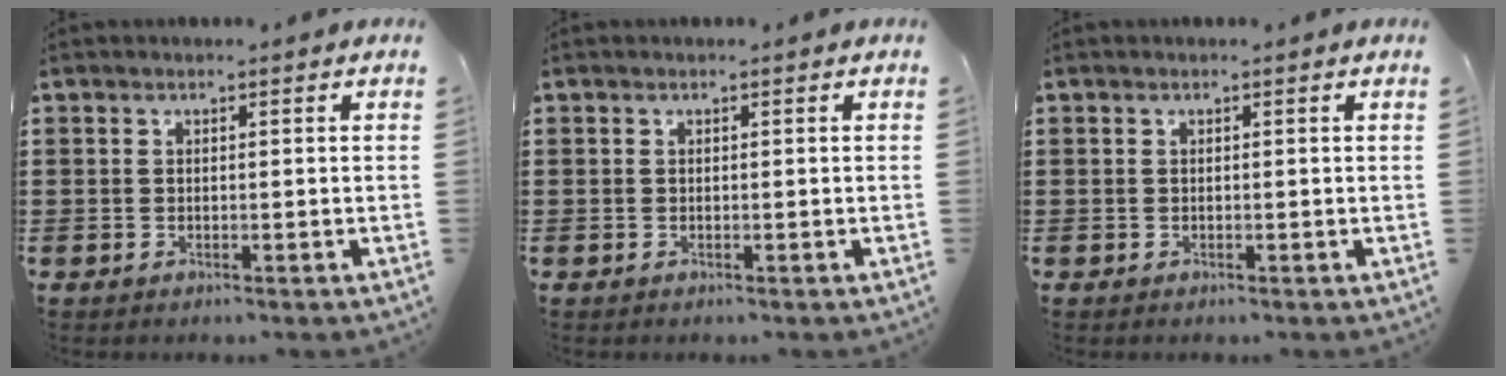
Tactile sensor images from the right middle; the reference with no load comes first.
{"total": 0.0}
{"total": 0.0}